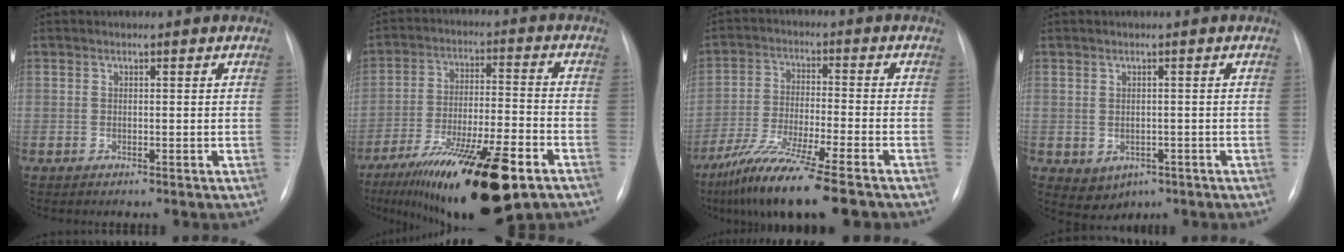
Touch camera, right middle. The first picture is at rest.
{"total": 20.8, "force": [-12.8, 3.9, 16.0], "torque": [-0.230, -0.022, -0.207]}
{"total": 12.7, "force": [-9.1, 0.2, 8.8], "torque": [-0.165, -0.039, -0.158]}
{"total": 4.0, "force": [-1.4, 3.4, 1.7], "torque": [-0.024, 0.002, -0.004]}